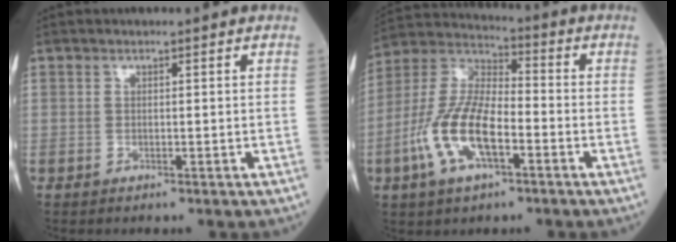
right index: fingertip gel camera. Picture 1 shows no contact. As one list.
[{"total": 13.4, "force": [-4.5, 5.0, 11.6], "torque": [-0.254, 0.007, -0.088]}]